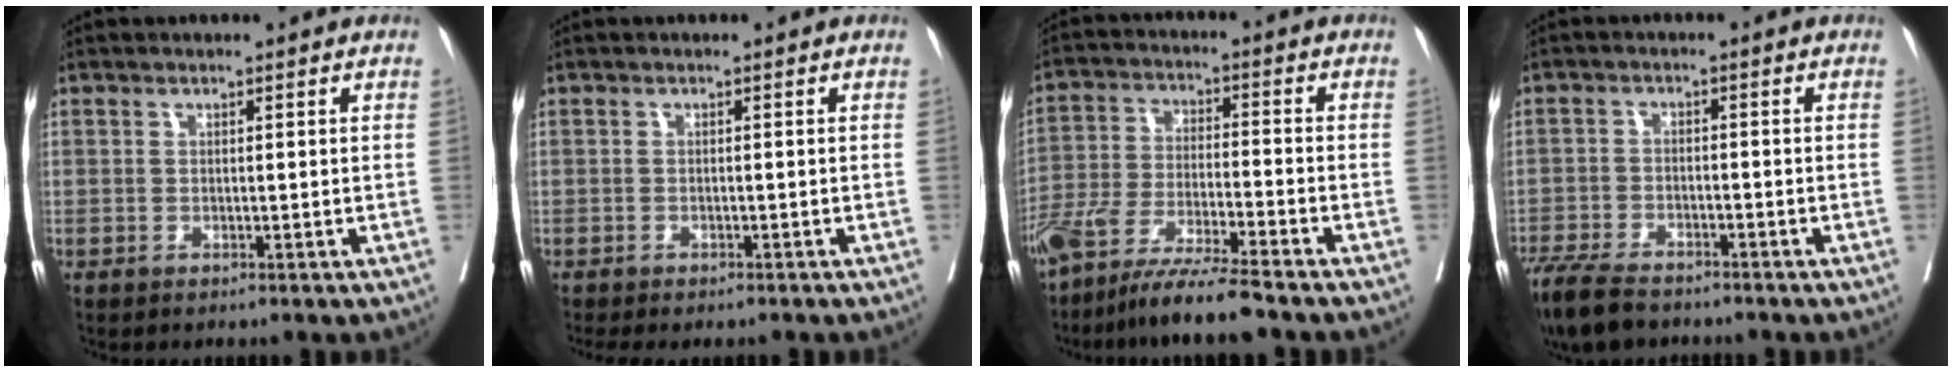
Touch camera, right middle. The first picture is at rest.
{"total": 3.2, "force": [-2.7, 1.2, 1.2], "torque": [-0.009, -0.007, -0.036]}
{"total": 10.9, "force": [-8.9, -0.3, 6.3], "torque": [-0.111, -0.031, -0.162]}
{"total": 8.6, "force": [-7.1, 2.4, 4.1], "torque": [-0.075, -0.019, -0.123]}